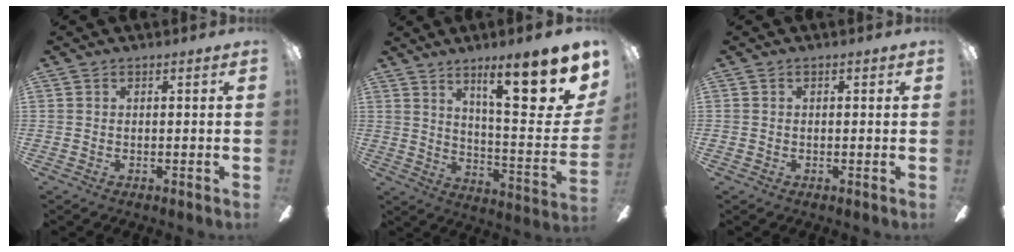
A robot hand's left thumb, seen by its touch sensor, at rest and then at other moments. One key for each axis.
{"total": 20.1, "fx": 11.9, "fy": 4.7, "fz": 15.5, "tx": -0.226, "ty": -0.084, "tz": 0.184}
{"total": 0.7, "fx": -0.2, "fy": 0.6, "fz": 0.2, "tx": -0.003, "ty": 0.006, "tz": -0.005}